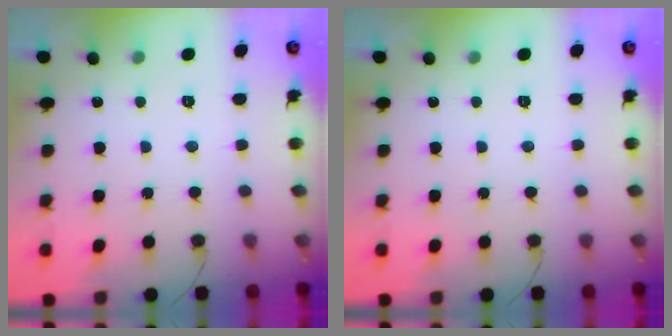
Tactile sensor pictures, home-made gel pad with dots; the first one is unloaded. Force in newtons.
{"total": 0.0}